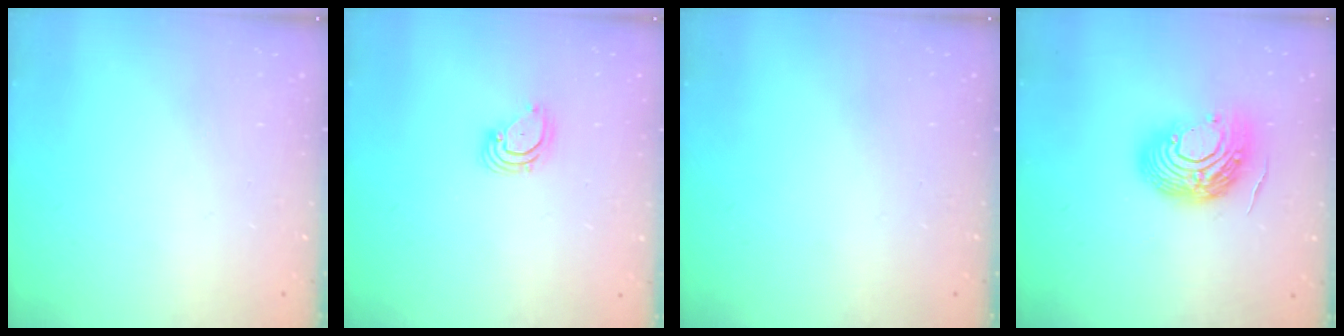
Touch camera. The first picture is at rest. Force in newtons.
{"total": 3.2, "press": 3.2, "slide": 0.1}
{"total": 0.0}
{"total": 13.9, "press": 13.8, "slide": 1.6}